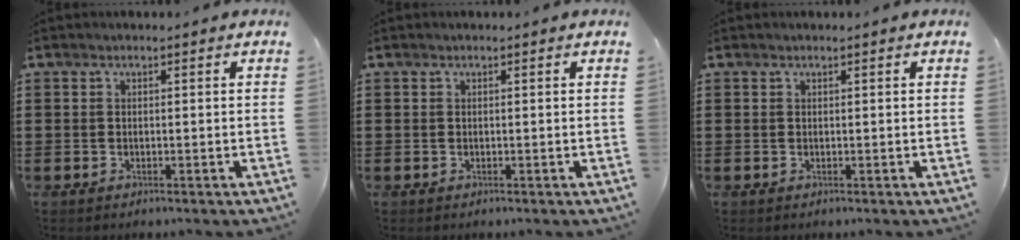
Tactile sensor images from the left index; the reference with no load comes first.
{"total": 0.0}
{"total": 0.0}